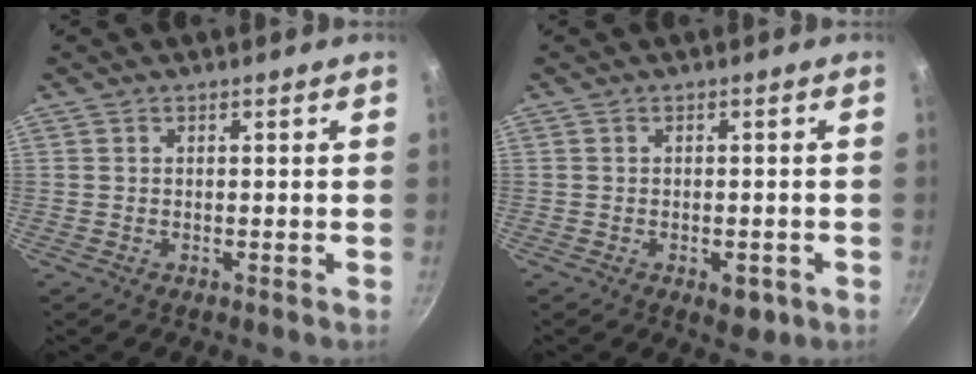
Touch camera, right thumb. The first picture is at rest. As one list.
[{"total": 3.8, "force": [-1.6, 2.2, 2.7], "torque": [-0.023, 0.010, -0.013]}]